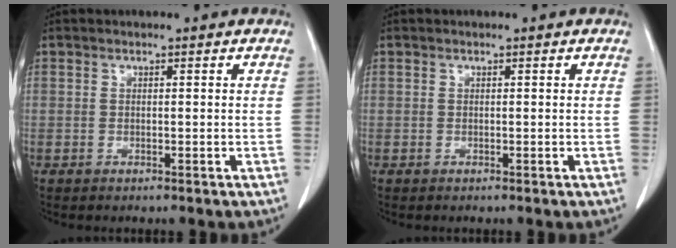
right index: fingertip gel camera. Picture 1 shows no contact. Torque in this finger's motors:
{"motor_torque": [0.00, 0.00, 0.00, 0.00]}